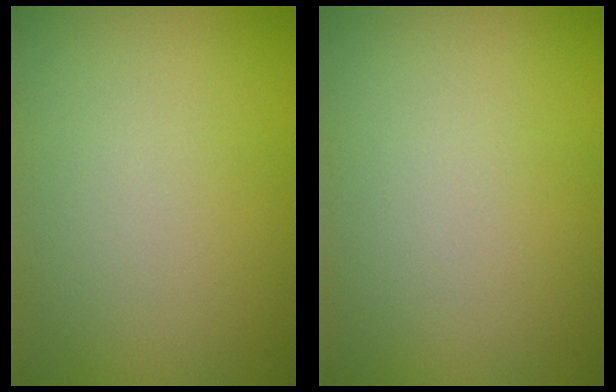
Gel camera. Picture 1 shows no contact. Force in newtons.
{"total": 0.0}